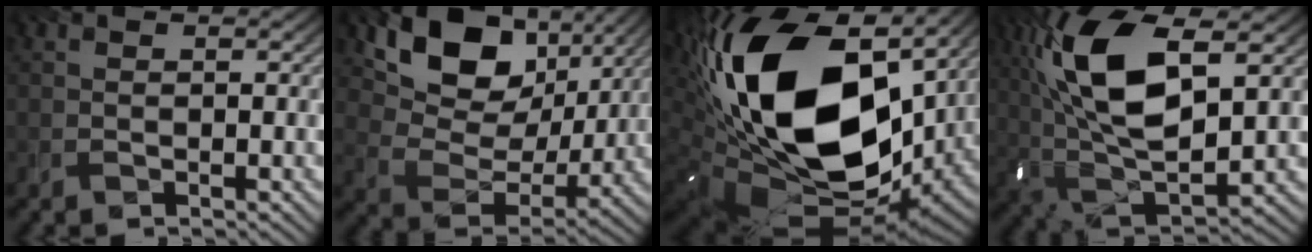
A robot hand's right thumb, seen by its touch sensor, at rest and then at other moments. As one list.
[{"total": 13.0, "force": [7.2, 8.3, 7.0], "torque": [-0.135, -0.003, 0.127]}, {"total": 22.4, "force": [4.9, 13.7, 17.0], "torque": [-0.406, -0.001, 0.087]}, {"total": 15.7, "force": [4.6, 6.6, 13.4], "torque": [-0.299, 0.019, 0.083]}]